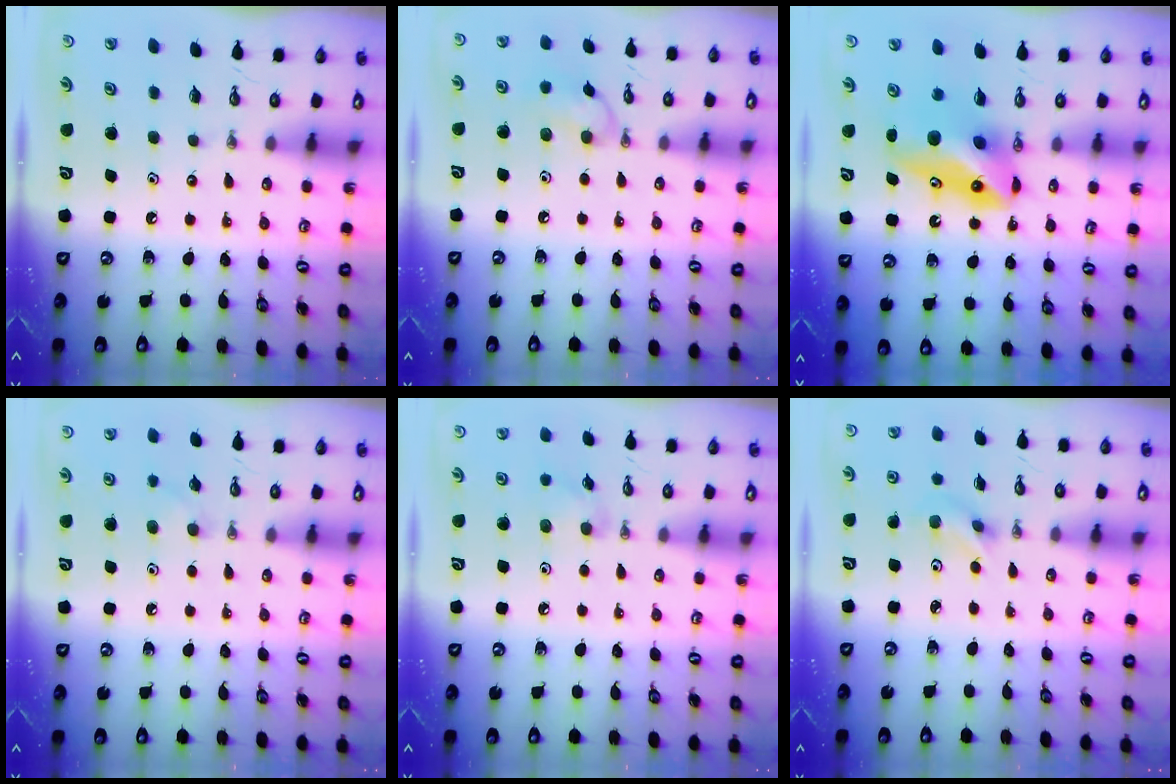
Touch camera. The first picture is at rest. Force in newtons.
{"total": 8.8, "press": 8.3, "slide": 2.8}
{"total": 9.2, "press": 9.1, "slide": 1.2}
{"total": 6.4, "press": 5.7, "slide": 2.9}
{"total": 5.7, "press": 5.7, "slide": 0.8}
{"total": 2.9, "press": 2.7, "slide": 1.2}